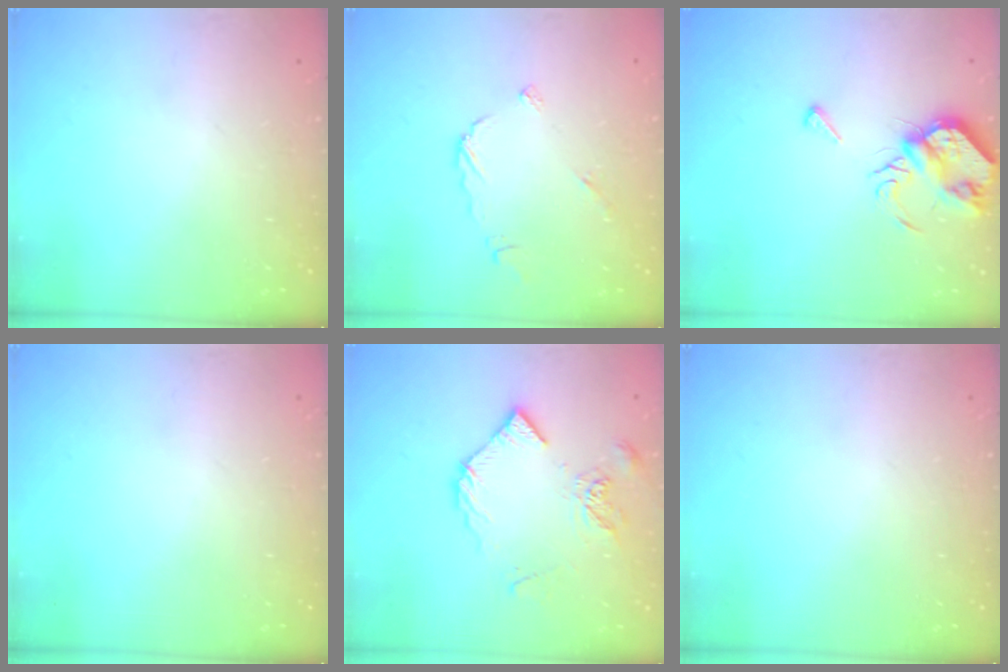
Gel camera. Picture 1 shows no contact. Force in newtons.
{"total": 4.9, "press": 4.9, "slide": 0.4}
{"total": 8.1, "press": 8.1, "slide": 0.1}
{"total": 0.0}
{"total": 9.0, "press": 9.0, "slide": 0.9}
{"total": 0.0}